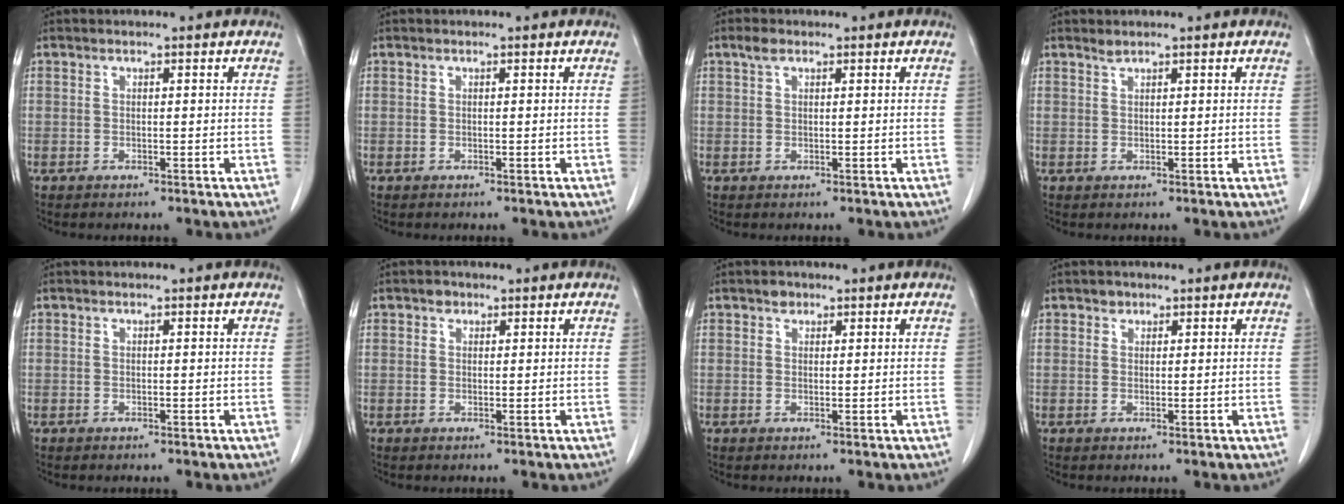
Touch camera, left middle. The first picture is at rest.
{"total": 0.0}
{"total": 1.4, "force": [0.9, 0.7, 0.8], "torque": [-0.019, 0.010, 0.017]}
{"total": 0.7, "force": [0.7, -0.1, 0.1], "torque": [-0.008, -0.002, 0.015]}
{"total": 0.0}
{"total": 1.2, "force": [0.8, 0.9, 0.3], "torque": [-0.003, 0.000, 0.010]}
{"total": 1.2, "force": [0.9, 0.8, 0.3], "torque": [-0.004, -0.002, 0.013]}
{"total": 1.1, "force": [0.7, 0.7, 0.1], "torque": [0.003, -0.004, 0.009]}